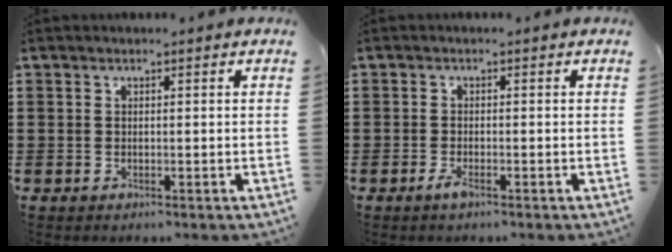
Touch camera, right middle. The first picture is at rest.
{"total": 1.8, "force": [-1.1, 0.3, 1.3], "torque": [-0.032, -0.005, -0.022]}